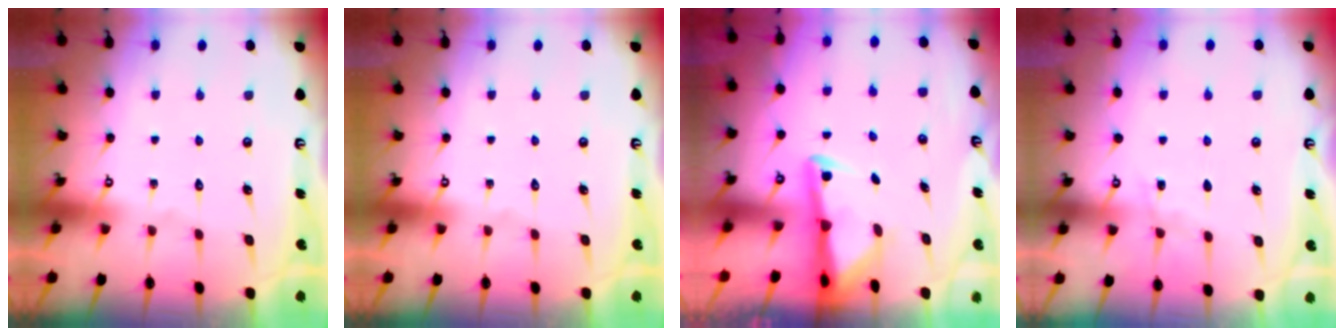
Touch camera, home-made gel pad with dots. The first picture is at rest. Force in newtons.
{"total": 0.0}
{"total": 2.9, "press": 2.8, "slide": 0.6}
{"total": 3.1, "press": 3.1, "slide": 0.4}